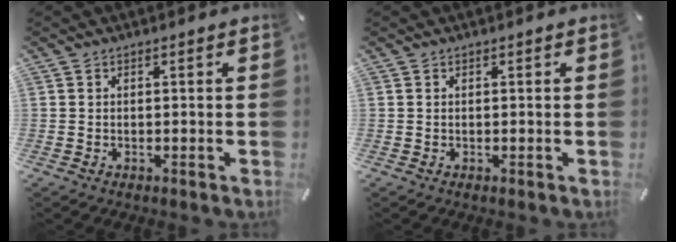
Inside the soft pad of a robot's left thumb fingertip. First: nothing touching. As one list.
[{"total": 0.0}]